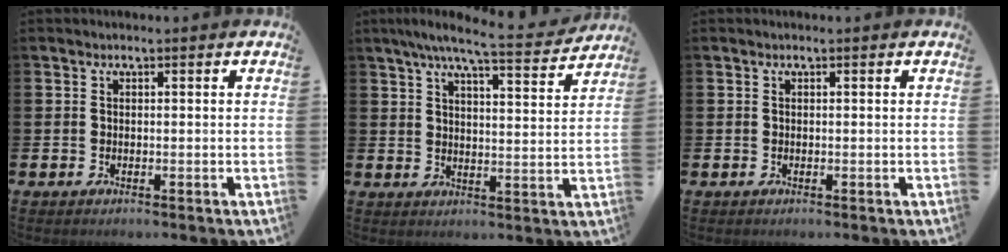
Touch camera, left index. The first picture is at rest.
{"total": 7.9, "force": [7.0, 0.4, 3.6], "torque": [-0.075, -0.034, 0.120]}
{"total": 0.0}